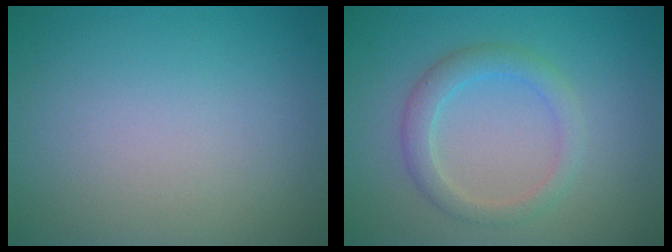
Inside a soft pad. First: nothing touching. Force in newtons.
{"total": 2.7, "press": 2.7, "slide": 0.3}